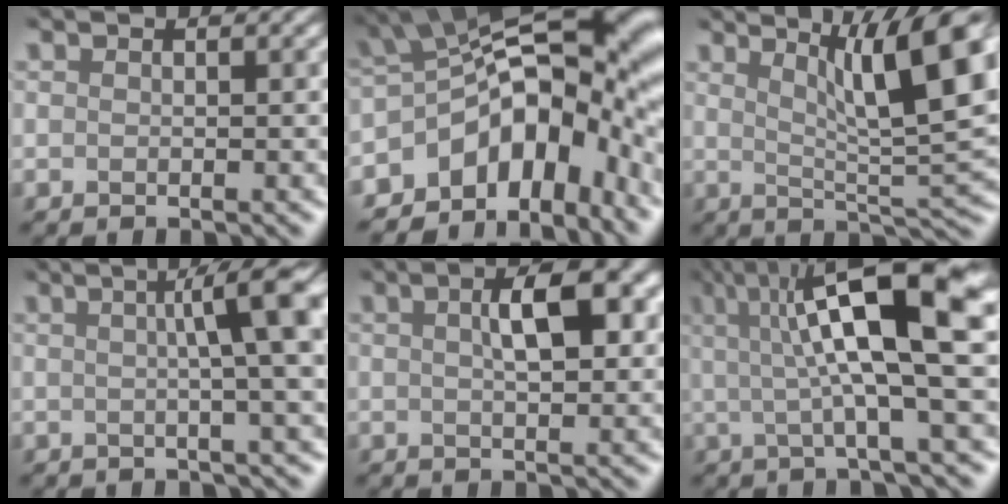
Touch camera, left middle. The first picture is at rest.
{"total": 11.5, "force": [-4.1, 6.5, 8.5], "torque": [-0.118, 0.020, -0.063]}
{"total": 9.2, "force": [3.3, 1.2, 8.5], "torque": [-0.114, 0.014, 0.066]}
{"total": 7.1, "force": [1.4, 0.5, 6.9], "torque": [-0.093, 0.016, 0.028]}
{"total": 3.3, "force": [1.0, 0.3, 3.1], "torque": [-0.054, 0.016, 0.023]}
{"total": 10.5, "force": [2.6, 1.8, 10.0], "torque": [-0.154, 0.019, 0.052]}